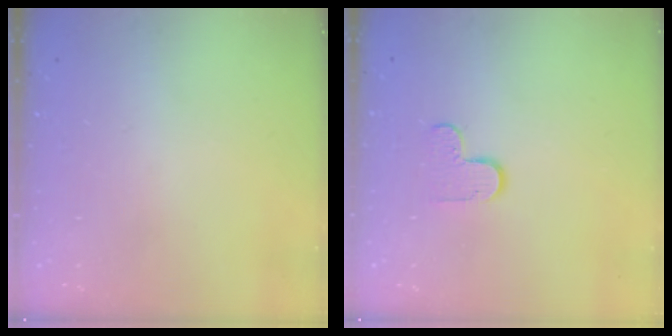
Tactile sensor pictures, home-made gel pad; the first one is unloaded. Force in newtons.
{"total": 5.1, "press": 5.0, "slide": 0.5}